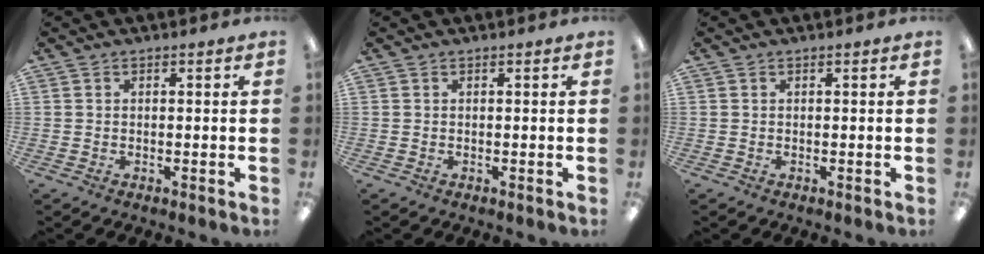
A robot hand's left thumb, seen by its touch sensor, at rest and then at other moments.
{"total": 0.0}
{"total": 0.0}